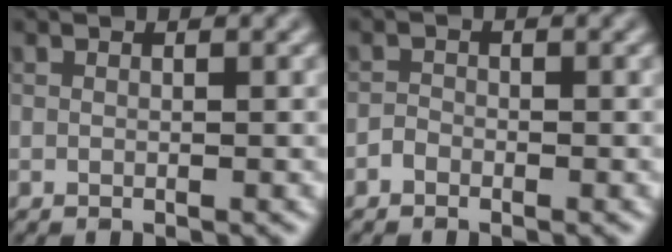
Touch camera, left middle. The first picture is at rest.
{"total": 0.9, "force": [-0.6, 0.6, 0.2], "torque": [-0.001, 0.000, -0.014]}